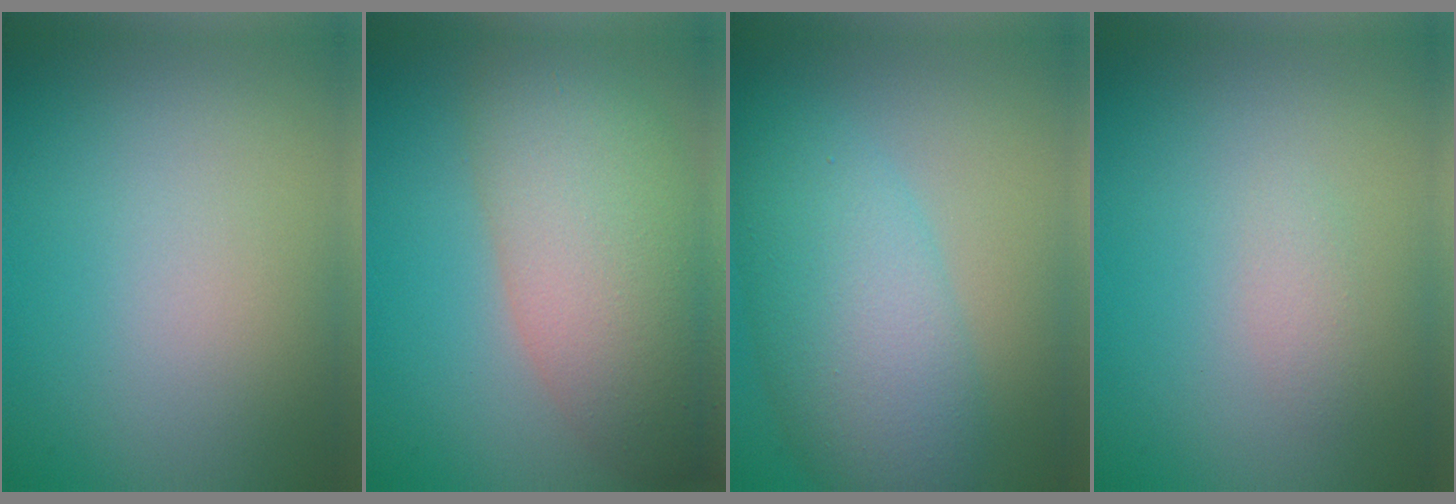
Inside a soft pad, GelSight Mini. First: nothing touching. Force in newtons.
{"total": 9.4, "press": 9.3, "slide": 0.8}
{"total": 7.1, "press": 7.1, "slide": 0.1}
{"total": 1.0, "press": 1.0, "slide": 0.0}